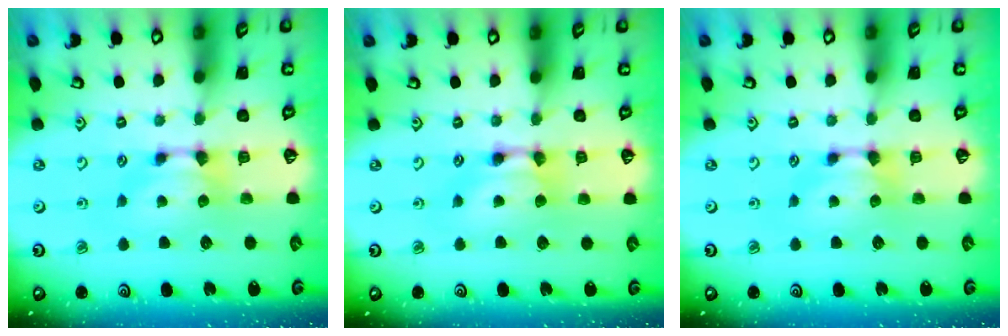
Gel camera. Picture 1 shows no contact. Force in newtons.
{"total": 2.0, "press": 2.0, "slide": 0.1}
{"total": 0.0}